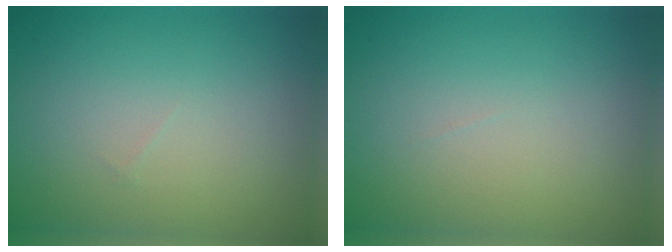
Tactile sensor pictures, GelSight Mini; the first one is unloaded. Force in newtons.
{"total": 0.0}